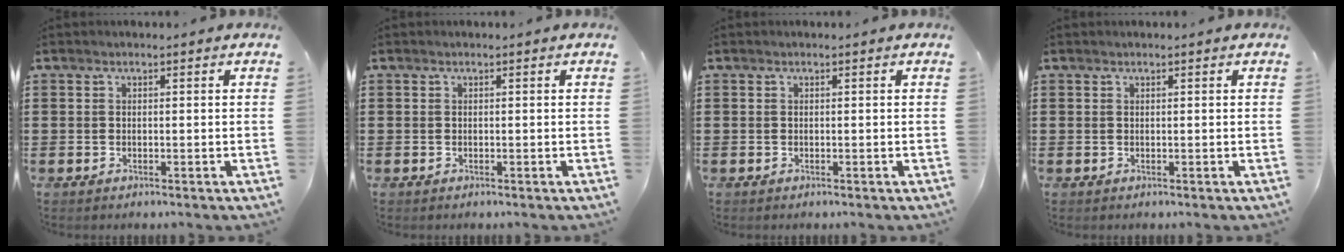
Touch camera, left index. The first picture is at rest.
{"total": 0.0}
{"total": 0.0}
{"total": 0.0}